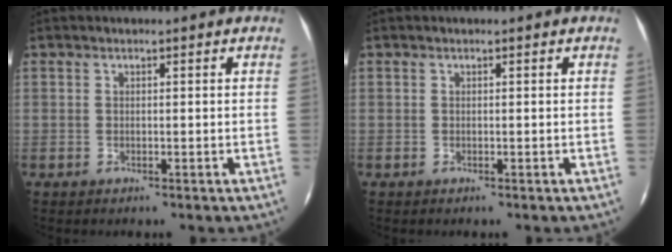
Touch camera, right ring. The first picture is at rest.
{"total": 0.0}